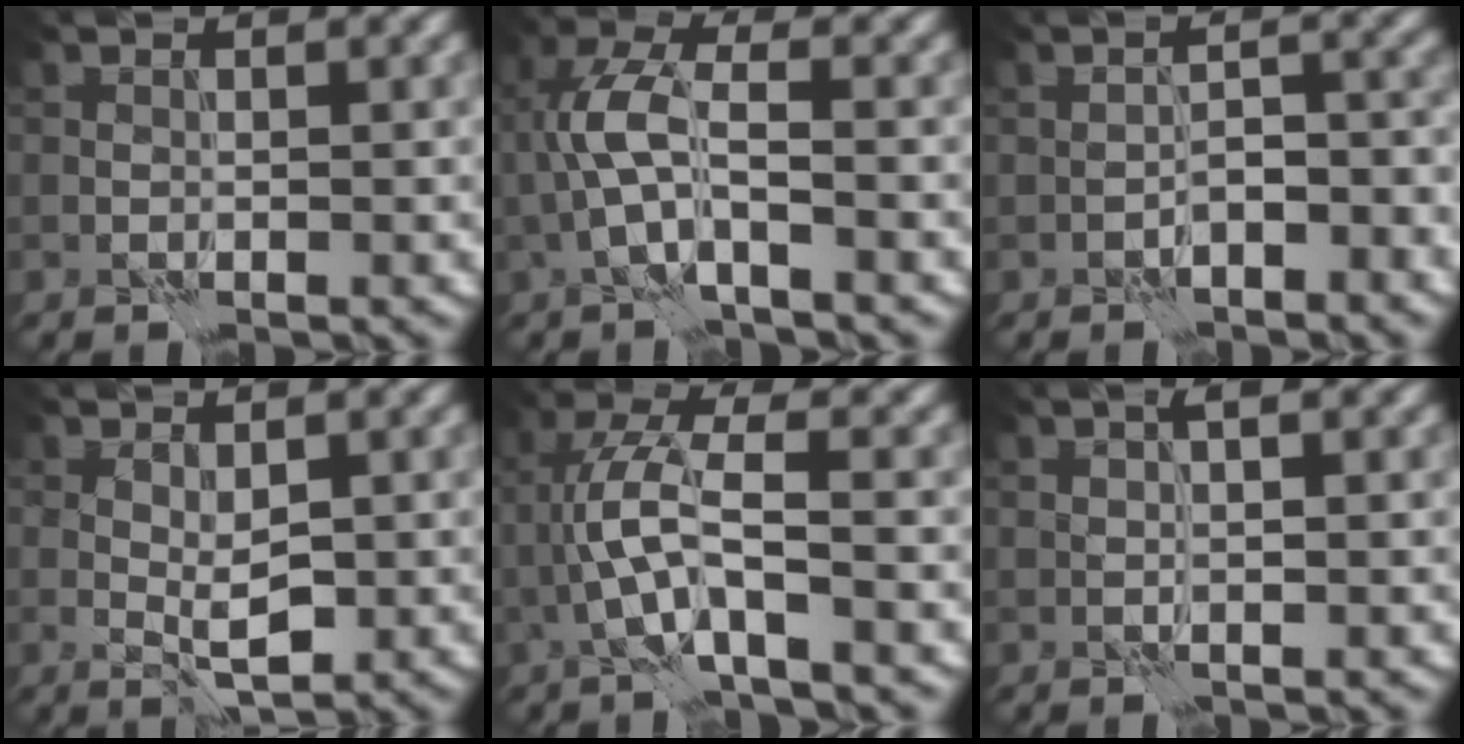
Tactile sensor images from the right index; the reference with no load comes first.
{"total": 4.8, "force": [-1.0, 1.5, 4.4], "torque": [-0.101, 0.014, -0.027]}
{"total": 2.9, "force": [-1.4, 1.2, 2.3], "torque": [-0.036, 0.009, -0.023]}
{"total": 2.2, "force": [0.4, 0.9, 2.0], "torque": [-0.039, -0.004, 0.013]}
{"total": 5.3, "force": [-1.5, 1.2, 5.0], "torque": [-0.106, 0.014, -0.035]}
{"total": 1.6, "force": [0.7, 0.4, 1.4], "torque": [-0.016, -0.006, 0.011]}